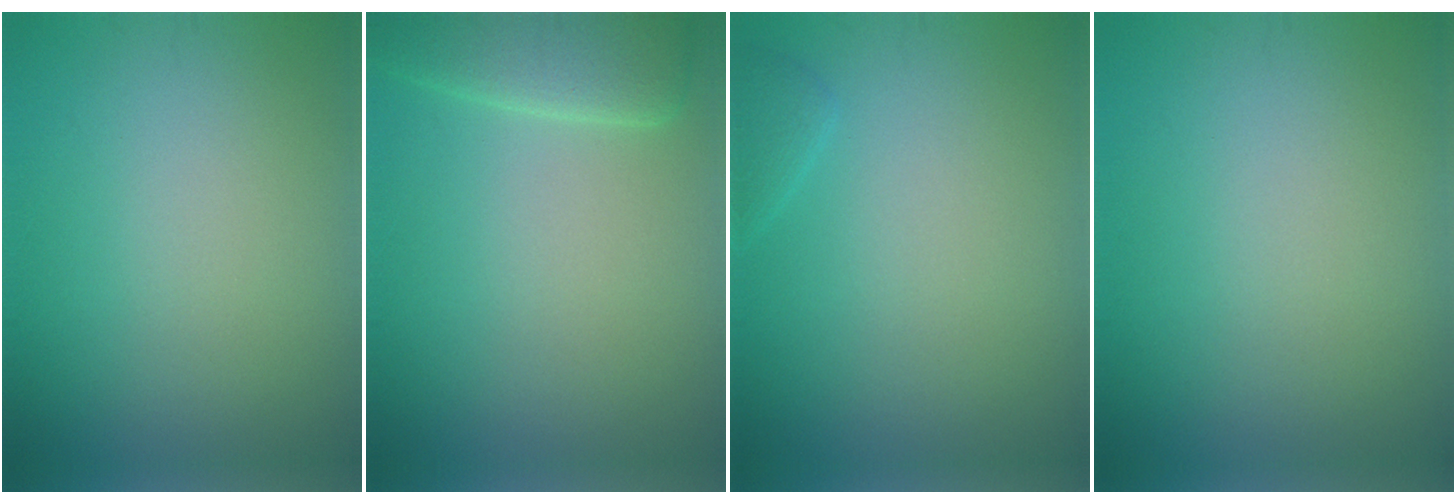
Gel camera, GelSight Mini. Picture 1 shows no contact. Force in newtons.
{"total": 3.8, "press": 3.7, "slide": 0.6}
{"total": 0.9, "press": 0.9, "slide": 0.1}
{"total": 0.0}